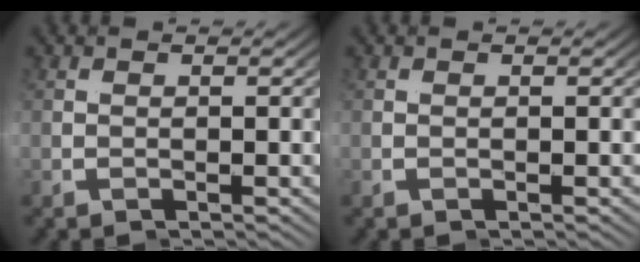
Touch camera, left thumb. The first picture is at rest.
{"total": 0.0}